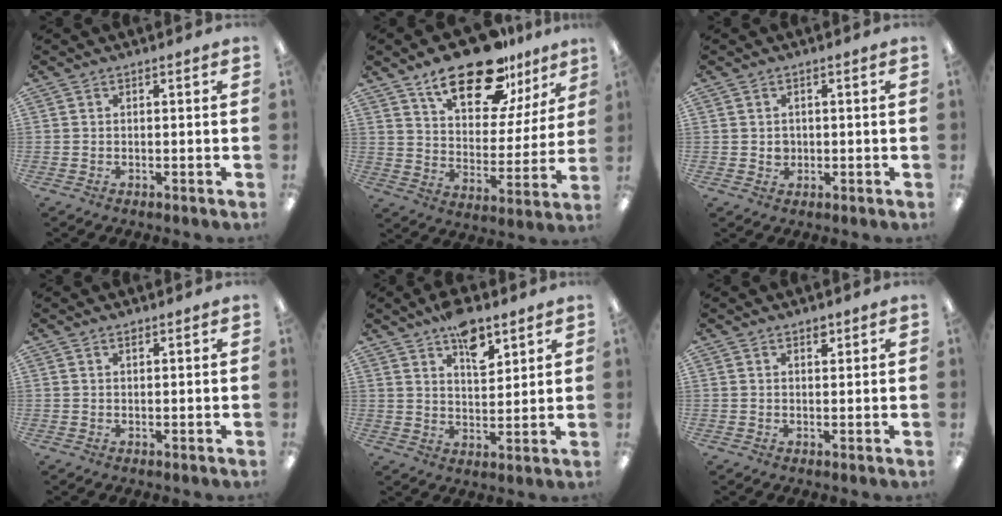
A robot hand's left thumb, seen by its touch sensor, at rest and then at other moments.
{"total": 21.0, "force": [15.0, 8.9, 11.6], "torque": [-0.183, -0.086, 0.257]}
{"total": 2.0, "force": [0.5, 1.8, 0.7], "torque": [-0.008, 0.000, 0.006]}
{"total": 1.1, "force": [0.9, 0.2, 0.5], "torque": [-0.012, 0.000, 0.017]}
{"total": 9.0, "force": [6.1, 4.2, 5.1], "torque": [-0.071, -0.034, 0.103]}
{"total": 2.2, "force": [1.6, 1.0, 1.1], "torque": [-0.007, -0.007, 0.027]}